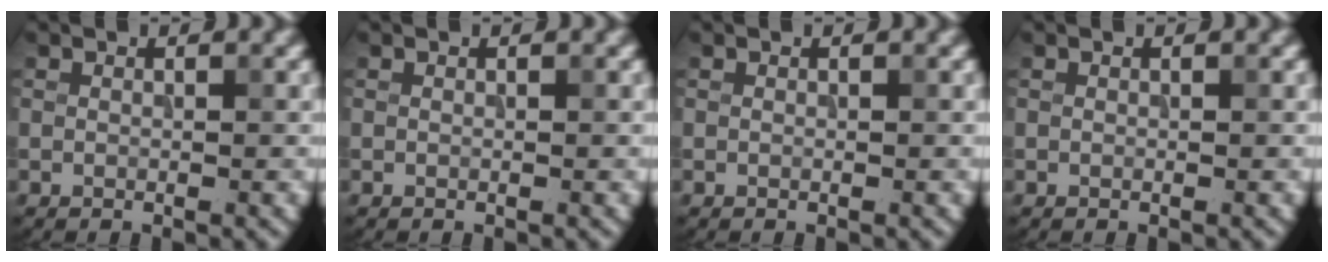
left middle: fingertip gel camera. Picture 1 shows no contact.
{"total": 0.0}
{"total": 0.0}
{"total": 0.0}